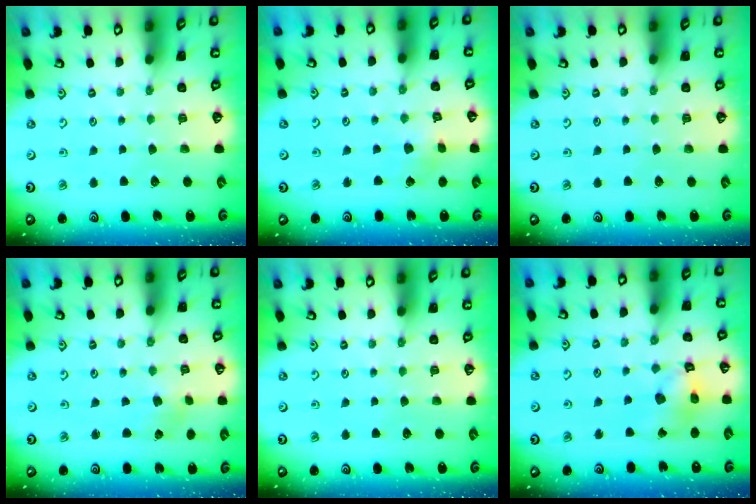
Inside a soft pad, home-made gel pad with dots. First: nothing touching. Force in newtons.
{"total": 2.1, "press": 2.1, "slide": 0.1}
{"total": 0.0}
{"total": 2.7, "press": 2.7, "slide": 0.3}
{"total": 0.0}
{"total": 10.5, "press": 10.4, "slide": 1.3}